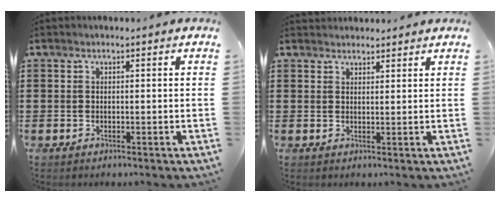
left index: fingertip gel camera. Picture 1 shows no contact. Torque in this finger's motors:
{"motor_torque": [2.14, 0.00, 0.15, 0.02]}